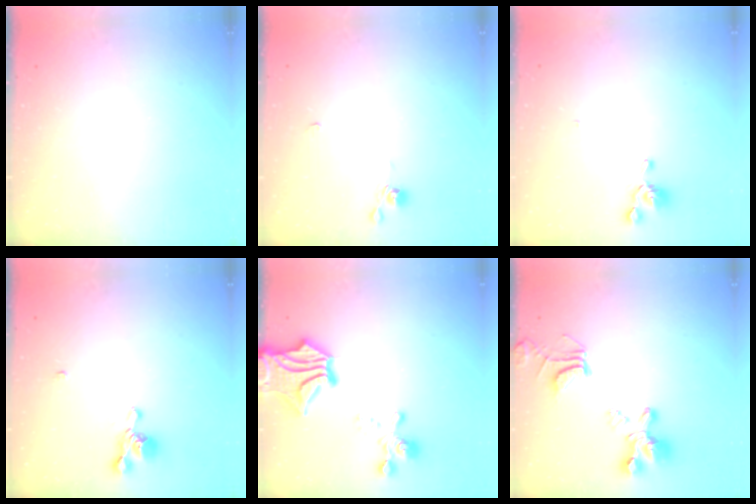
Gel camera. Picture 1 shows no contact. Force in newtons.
{"total": 2.3, "press": 2.3, "slide": 0.6}
{"total": 0.8, "press": 0.6, "slide": 0.5}
{"total": 1.5, "press": 1.3, "slide": 0.8}
{"total": 7.2, "press": 6.2, "slide": 3.6}
{"total": 9.0, "press": 8.9, "slide": 1.8}